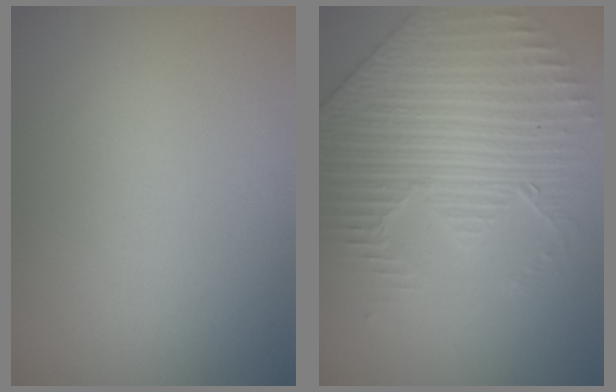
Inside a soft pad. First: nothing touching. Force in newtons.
{"total": 4.2, "press": 4.2, "slide": 0.5}